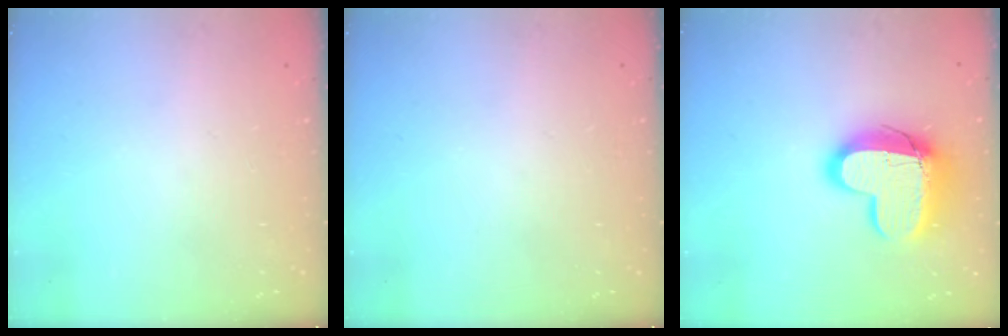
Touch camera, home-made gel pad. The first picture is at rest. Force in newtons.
{"total": 0.0}
{"total": 15.2, "press": 15.2, "slide": 1.4}